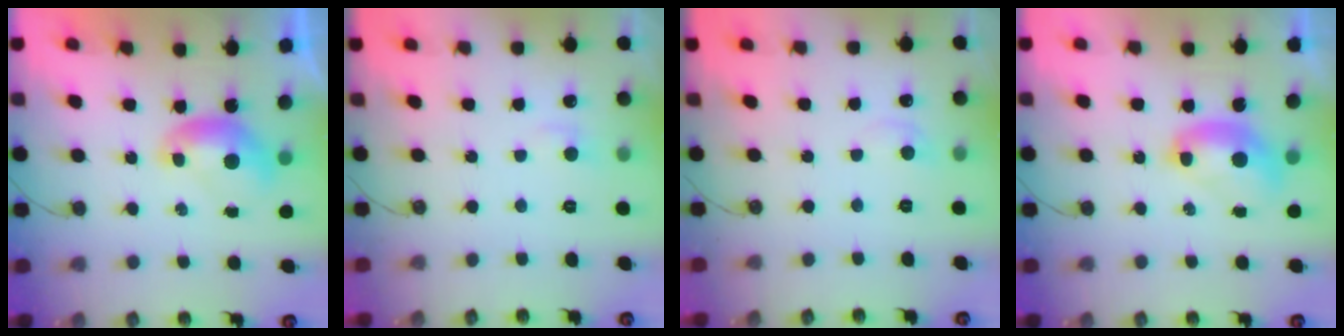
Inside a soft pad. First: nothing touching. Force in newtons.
{"total": 0.7, "press": 0.3, "slide": 0.7}
{"total": 1.1, "press": 0.9, "slide": 0.7}
{"total": 2.7, "press": 2.7, "slide": 0.1}